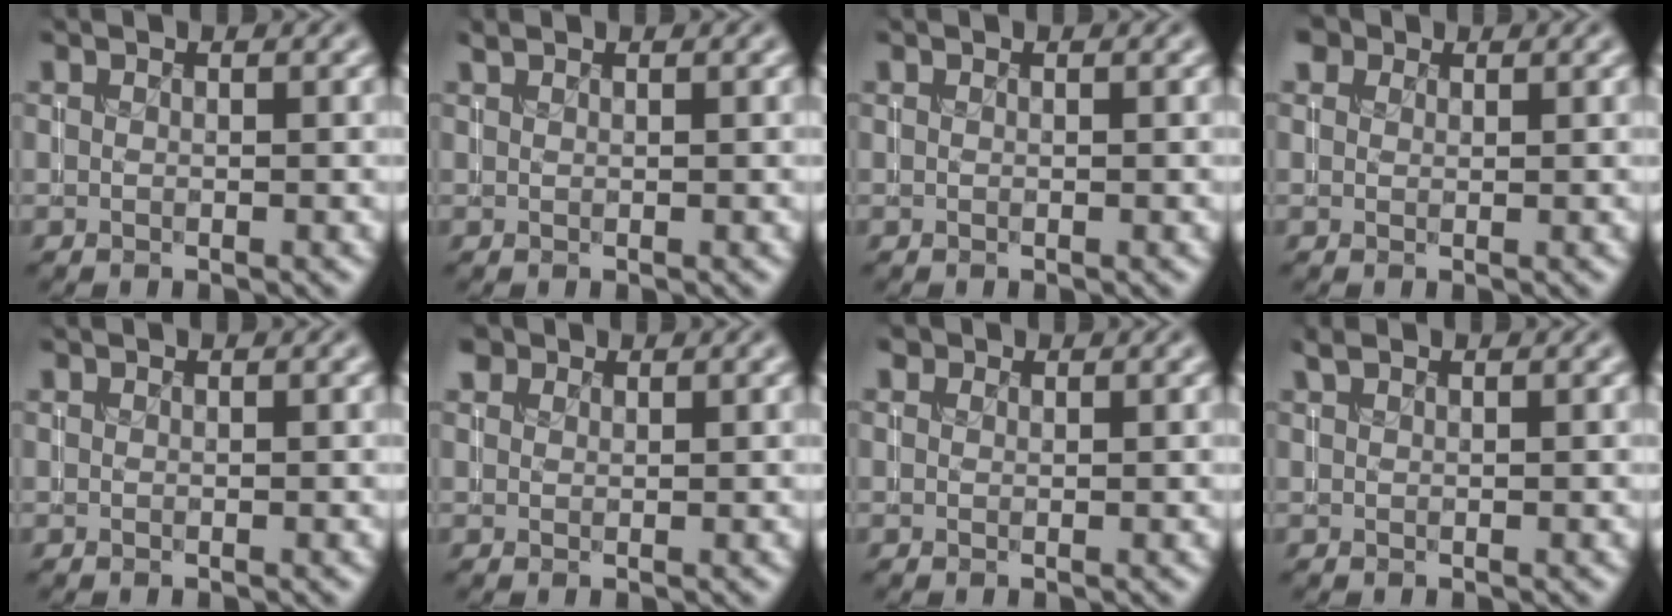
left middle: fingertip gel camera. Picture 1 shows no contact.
{"total": 0.5, "force": [0.5, 0.1, 0.1], "torque": [-0.001, 0.002, 0.012]}
{"total": 0.0}
{"total": 2.2, "force": [1.5, 1.4, 0.8], "torque": [-0.013, 0.002, 0.013]}
{"total": 0.0}
{"total": 1.5, "force": [1.2, 0.9, 0.4], "torque": [-0.009, 0.002, 0.017]}
{"total": 0.9, "force": [0.7, 0.5, 0.3], "torque": [-0.004, -0.003, 0.004]}
{"total": 0.8, "force": [0.7, 0.2, 0.4], "torque": [-0.010, 0.004, 0.015]}